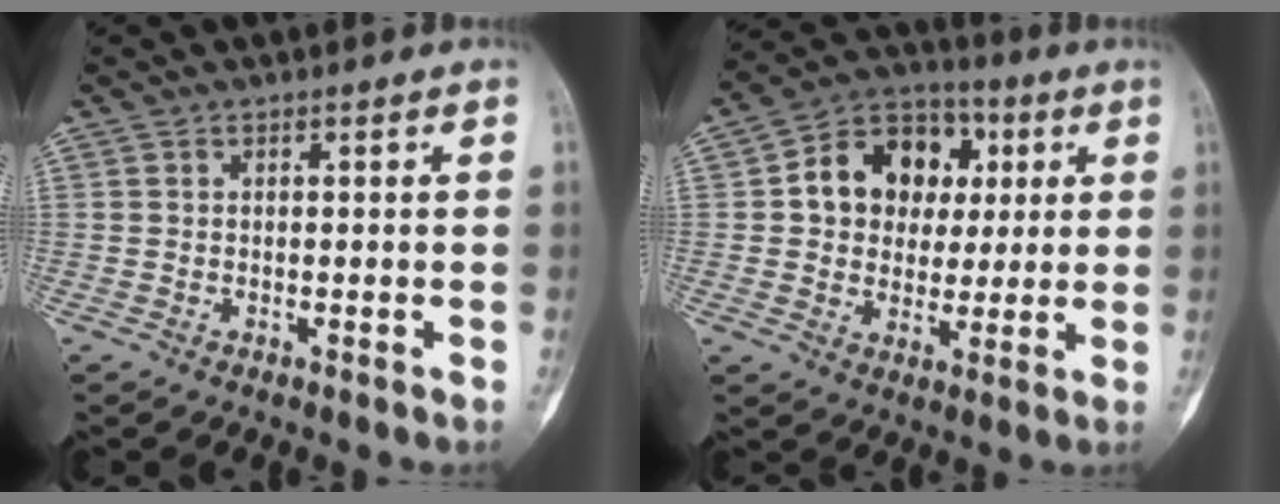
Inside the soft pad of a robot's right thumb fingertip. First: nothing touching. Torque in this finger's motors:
{"motor_torque": [0.09, 0.23, 0.12, -0.01, 0.01]}